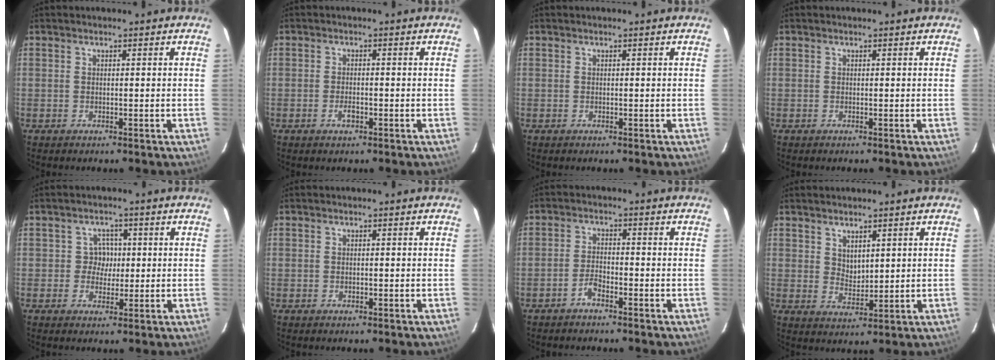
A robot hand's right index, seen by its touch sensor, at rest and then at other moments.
{"total": 2.1, "force": [-1.0, 1.1, 1.5], "torque": [-0.030, 0.001, -0.019]}
{"total": 0.0}
{"total": 0.0}
{"total": 3.1, "force": [-0.1, 3.1, 0.2], "torque": [0.004, 0.016, -0.004]}
{"total": 0.0}
{"total": 2.7, "force": [-2.1, 0.8, 1.4], "torque": [-0.039, 0.007, -0.044]}
{"total": 3.5, "force": [2.4, 1.8, 1.9], "torque": [-0.026, -0.003, 0.045]}